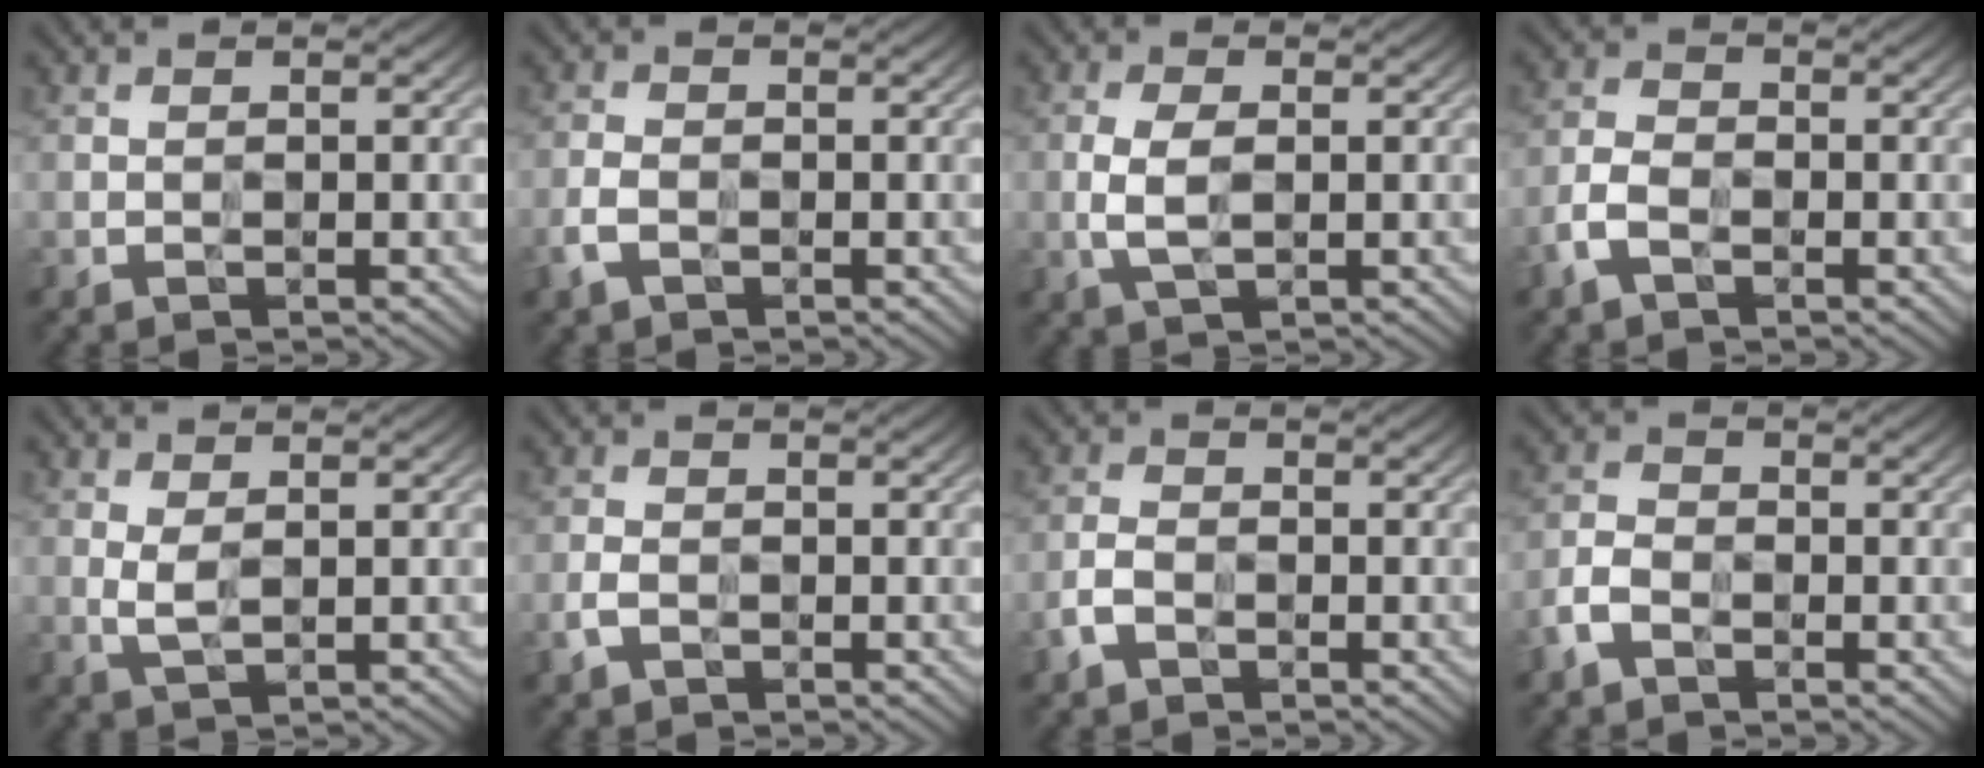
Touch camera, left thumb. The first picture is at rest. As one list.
[{"total": 3.7, "force": [-2.2, 2.2, 2.1], "torque": [-0.043, -0.009, -0.048]}, {"total": 3.8, "force": [-0.5, 1.9, 3.2], "torque": [-0.078, -0.005, -0.007]}, {"total": 4.0, "force": [-2.6, 2.3, 2.1], "torque": [-0.046, -0.005, -0.059]}, {"total": 1.9, "force": [0.7, 0.7, 1.6], "torque": [-0.040, -0.004, 0.012]}, {"total": 3.4, "force": [-2.0, 2.1, 1.8], "torque": [-0.034, -0.011, -0.043]}, {"total": 3.3, "force": [-2.2, 1.9, 1.5], "torque": [-0.031, -0.005, -0.048]}, {"total": 3.8, "force": [-2.6, 2.3, 1.5], "torque": [-0.033, -0.005, -0.062]}]